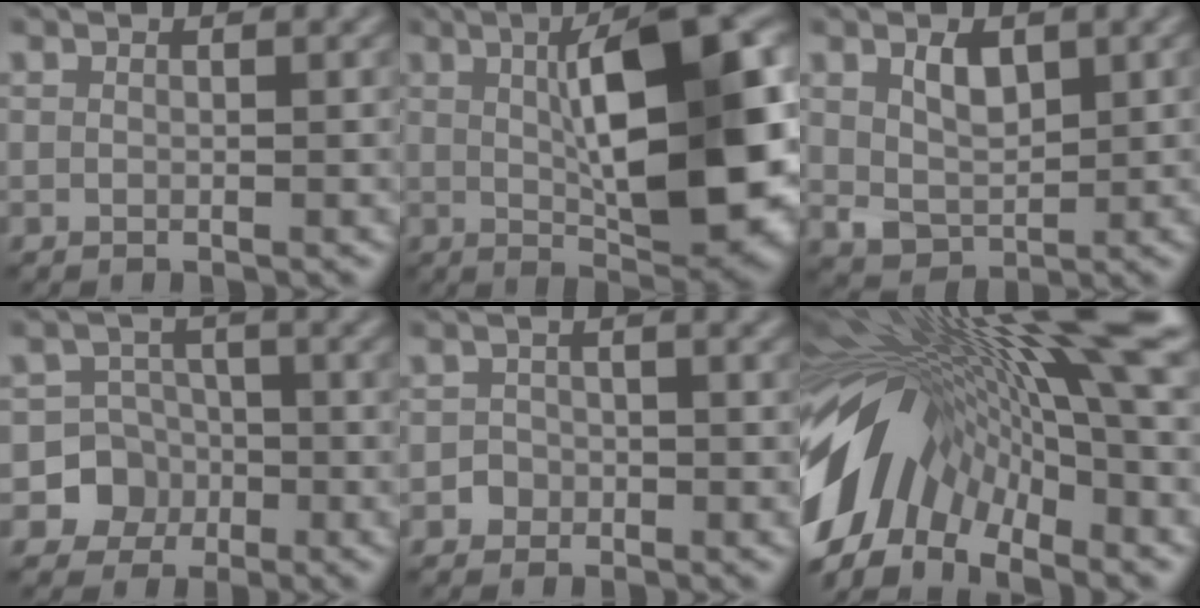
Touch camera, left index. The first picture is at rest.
{"total": 13.6, "force": [1.6, 4.1, 12.8], "torque": [-0.168, 0.007, 0.025]}
{"total": 3.1, "force": [1.2, 1.9, 2.2], "torque": [-0.042, -0.005, 0.027]}
{"total": 4.7, "force": [-1.8, 4.3, 0.4], "torque": [0.025, 0.000, -0.052]}
{"total": 1.0, "force": [-0.5, 0.9, 0.1], "torque": [0.005, 0.002, -0.010]}
{"total": 16.8, "force": [-1.5, 6.0, 15.6], "torque": [-0.288, -0.010, -0.017]}